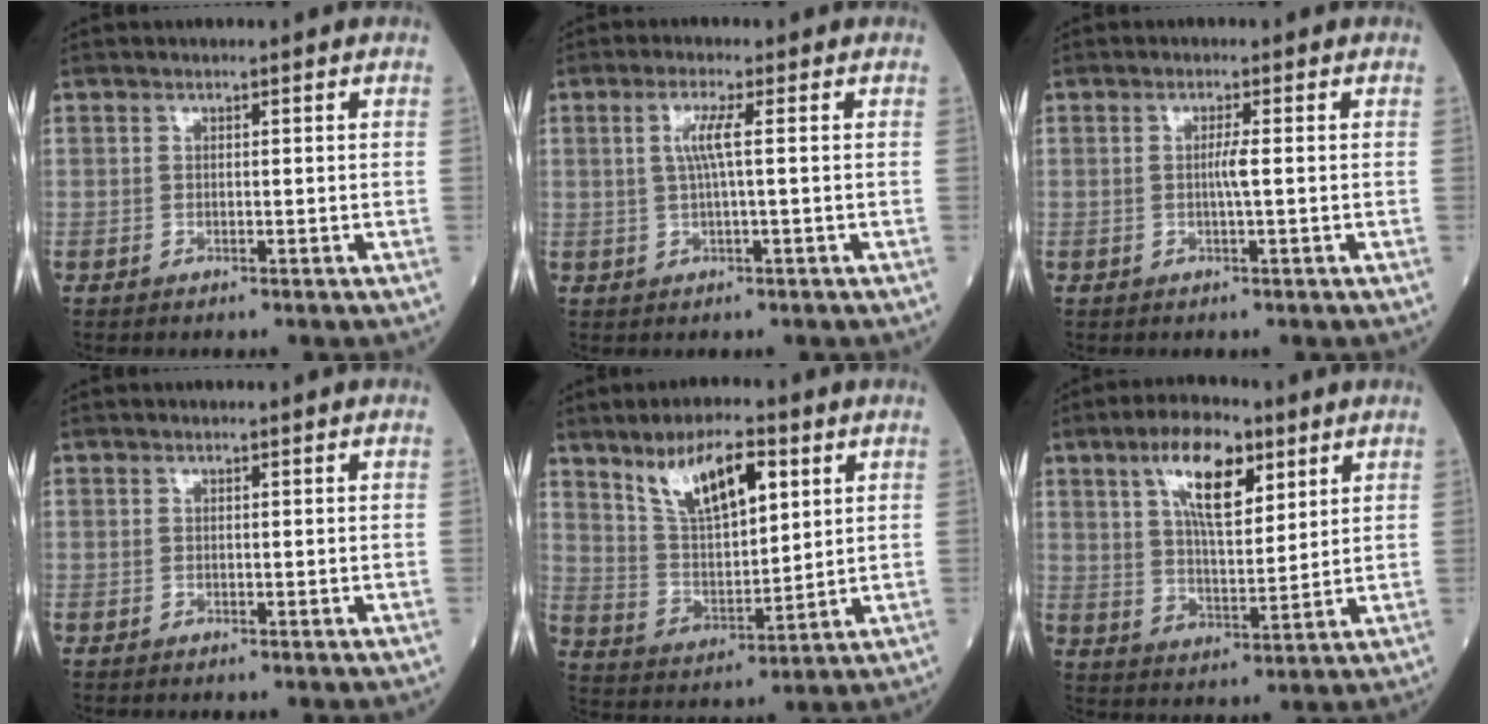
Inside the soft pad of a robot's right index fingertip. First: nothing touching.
{"total": 3.4, "force": [0.5, -0.3, 3.3], "torque": [-0.070, 0.003, 0.010]}
{"total": 1.7, "force": [-0.1, -0.3, 1.7], "torque": [-0.034, -0.002, -0.003]}
{"total": 0.0}
{"total": 11.5, "force": [6.2, 4.1, 8.8], "torque": [-0.162, 0.010, 0.124]}
{"total": 10.6, "force": [5.3, 3.8, 8.4], "torque": [-0.155, 0.010, 0.097]}